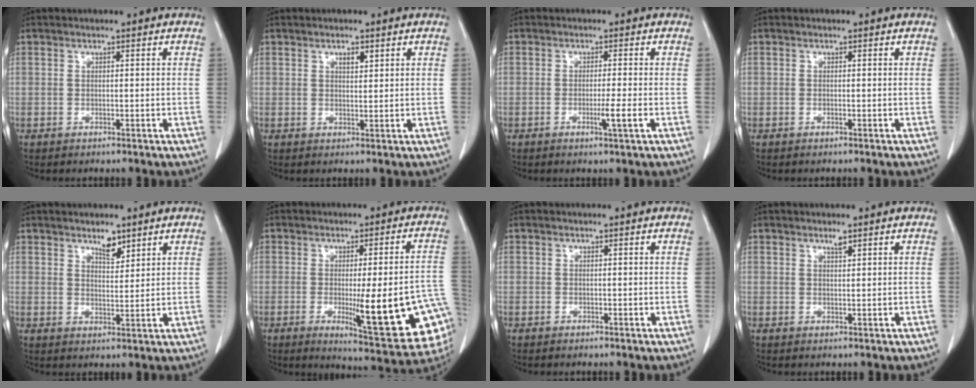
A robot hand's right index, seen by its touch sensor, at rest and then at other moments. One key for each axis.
{"total": 1.7, "fx": 1.0, "fy": 0.6, "fz": 1.2, "tx": -0.020, "ty": -0.003, "tz": 0.016}
{"total": 3.1, "fx": -1.0, "fy": -0.5, "fz": 2.8, "tx": -0.048, "ty": -0.006, "tz": -0.018}
{"total": 0.0}
{"total": 3.2, "fx": 2.4, "fy": 1.1, "fz": 1.7, "tx": -0.030, "ty": -0.005, "tz": 0.043}
{"total": 19.1, "fx": -5.1, "fy": 2.8, "fz": 18.2, "tx": -0.149, "ty": -0.001, "tz": -0.050}
{"total": 0.0}
{"total": 1.0, "fx": 0.8, "fy": 0.1, "fz": 0.6, "tx": -0.013, "ty": -0.002, "tz": 0.015}